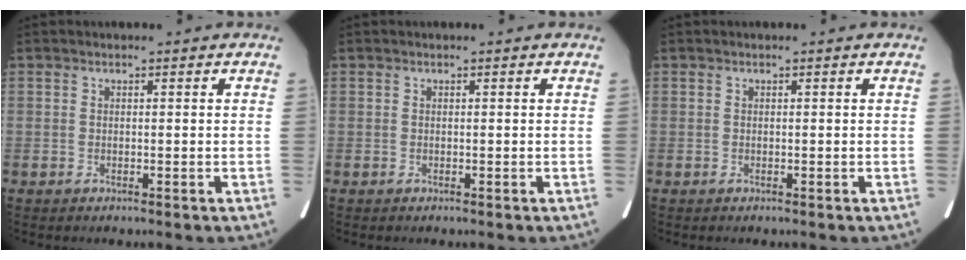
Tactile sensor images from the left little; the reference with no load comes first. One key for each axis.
{"total": 0.0}
{"total": 0.0}